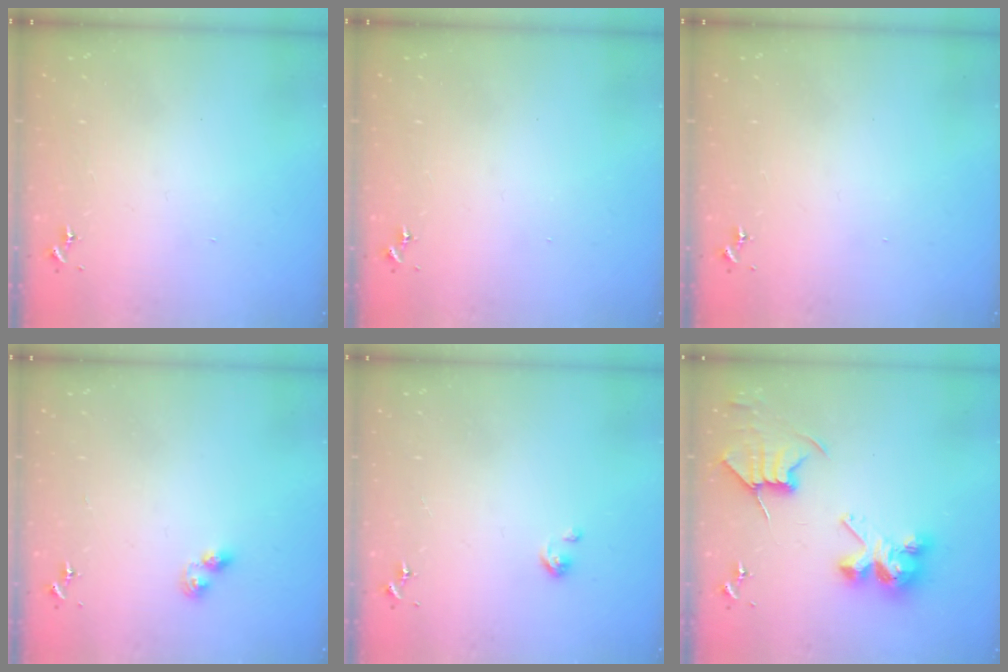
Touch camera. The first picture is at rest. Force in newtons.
{"total": 0.0}
{"total": 0.0}
{"total": 5.4, "press": 5.4, "slide": 0.6}
{"total": 2.6, "press": 2.6, "slide": 0.4}
{"total": 9.4, "press": 9.4, "slide": 0.8}